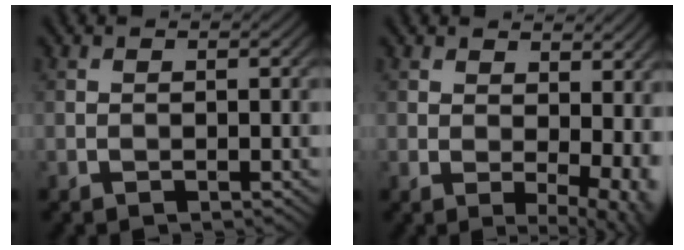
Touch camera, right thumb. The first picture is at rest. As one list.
[{"total": 8.8, "force": [1.4, 4.8, 7.3], "torque": [-0.090, -0.009, 0.043]}]